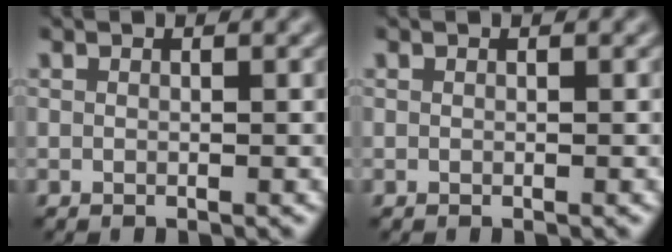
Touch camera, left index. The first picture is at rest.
{"total": 0.0}